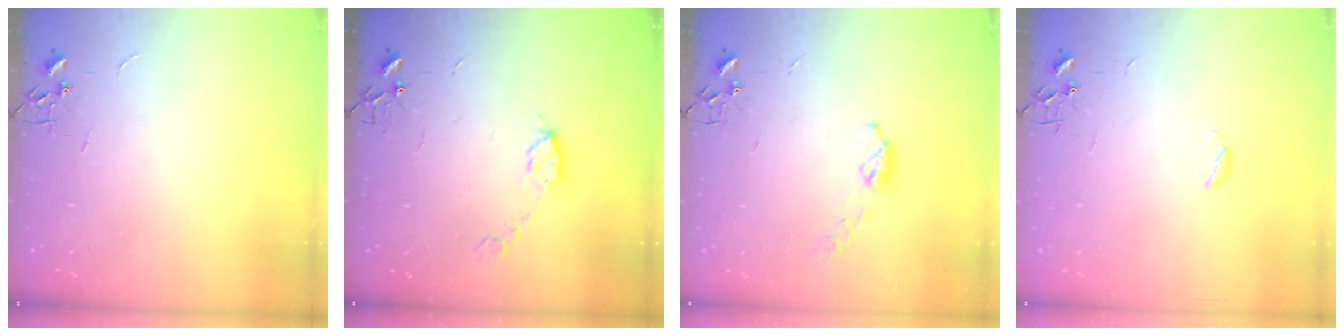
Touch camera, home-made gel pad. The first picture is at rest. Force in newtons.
{"total": 4.4, "press": 4.3, "slide": 0.5}
{"total": 5.0, "press": 4.9, "slide": 0.7}
{"total": 3.7, "press": 3.7, "slide": 0.5}